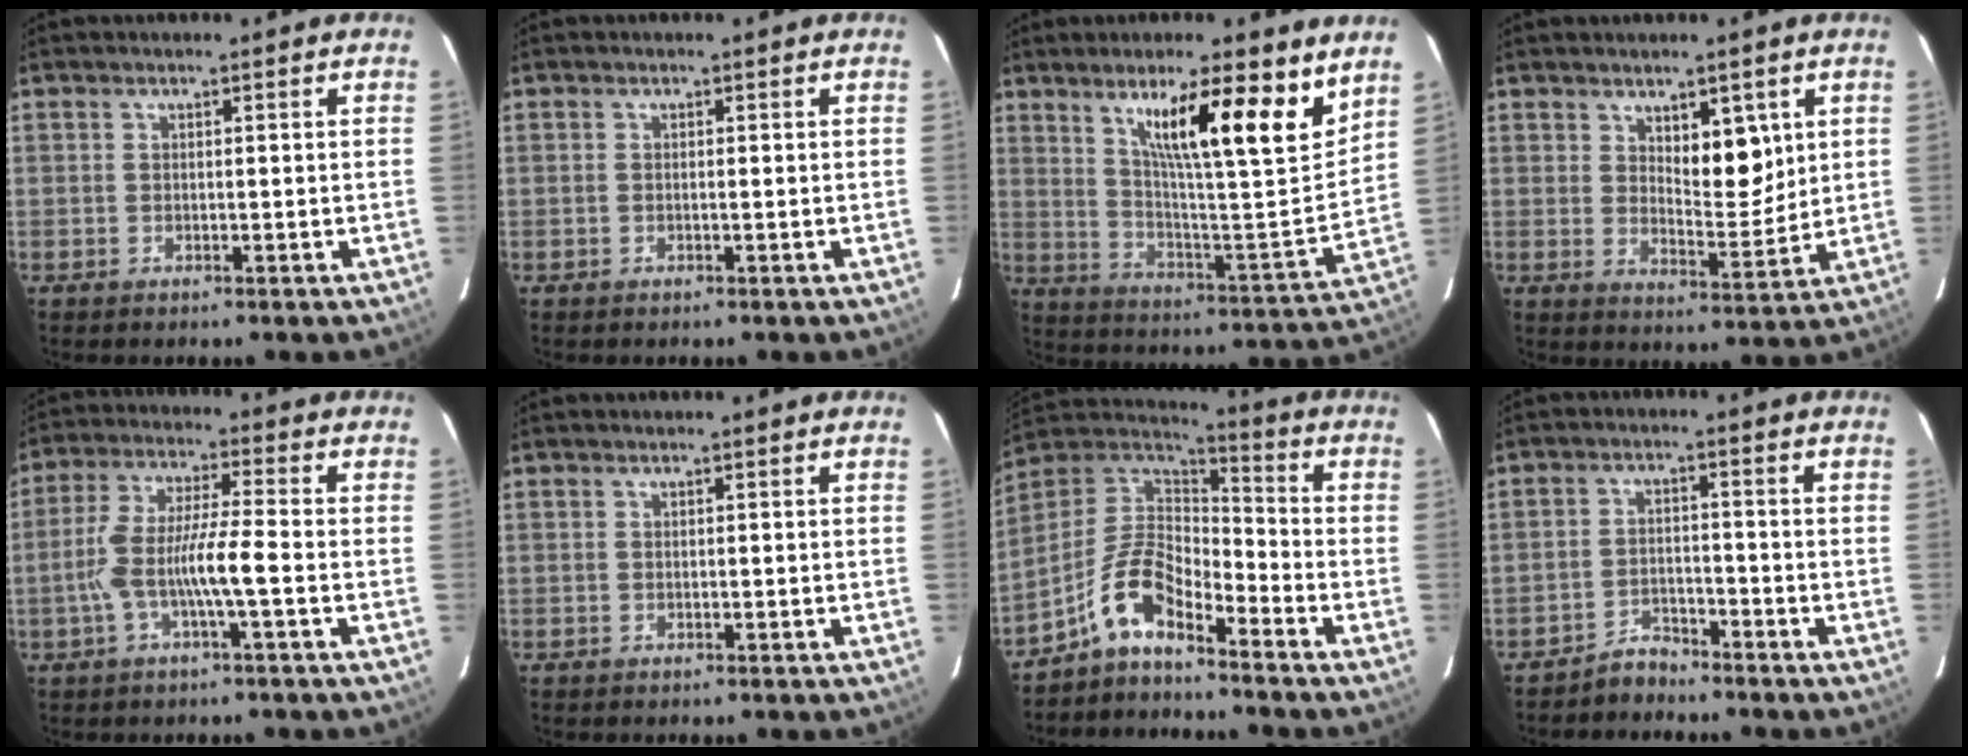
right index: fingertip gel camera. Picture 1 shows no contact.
{"total": 0.0}
{"total": 17.1, "force": [10.2, 1.4, 13.7], "torque": [-0.202, -0.009, 0.162]}
{"total": 6.7, "force": [2.8, 2.6, 5.4], "torque": [-0.086, -0.006, 0.052]}
{"total": 9.0, "force": [-2.3, 0.5, 8.7], "torque": [-0.177, 0.014, -0.049]}
{"total": 0.0}
{"total": 9.1, "force": [-6.4, 3.2, 5.7], "torque": [-0.128, 0.034, -0.125]}
{"total": 3.0, "force": [-2.9, 0.8, -0.3], "torque": [0.009, -0.006, -0.051]}